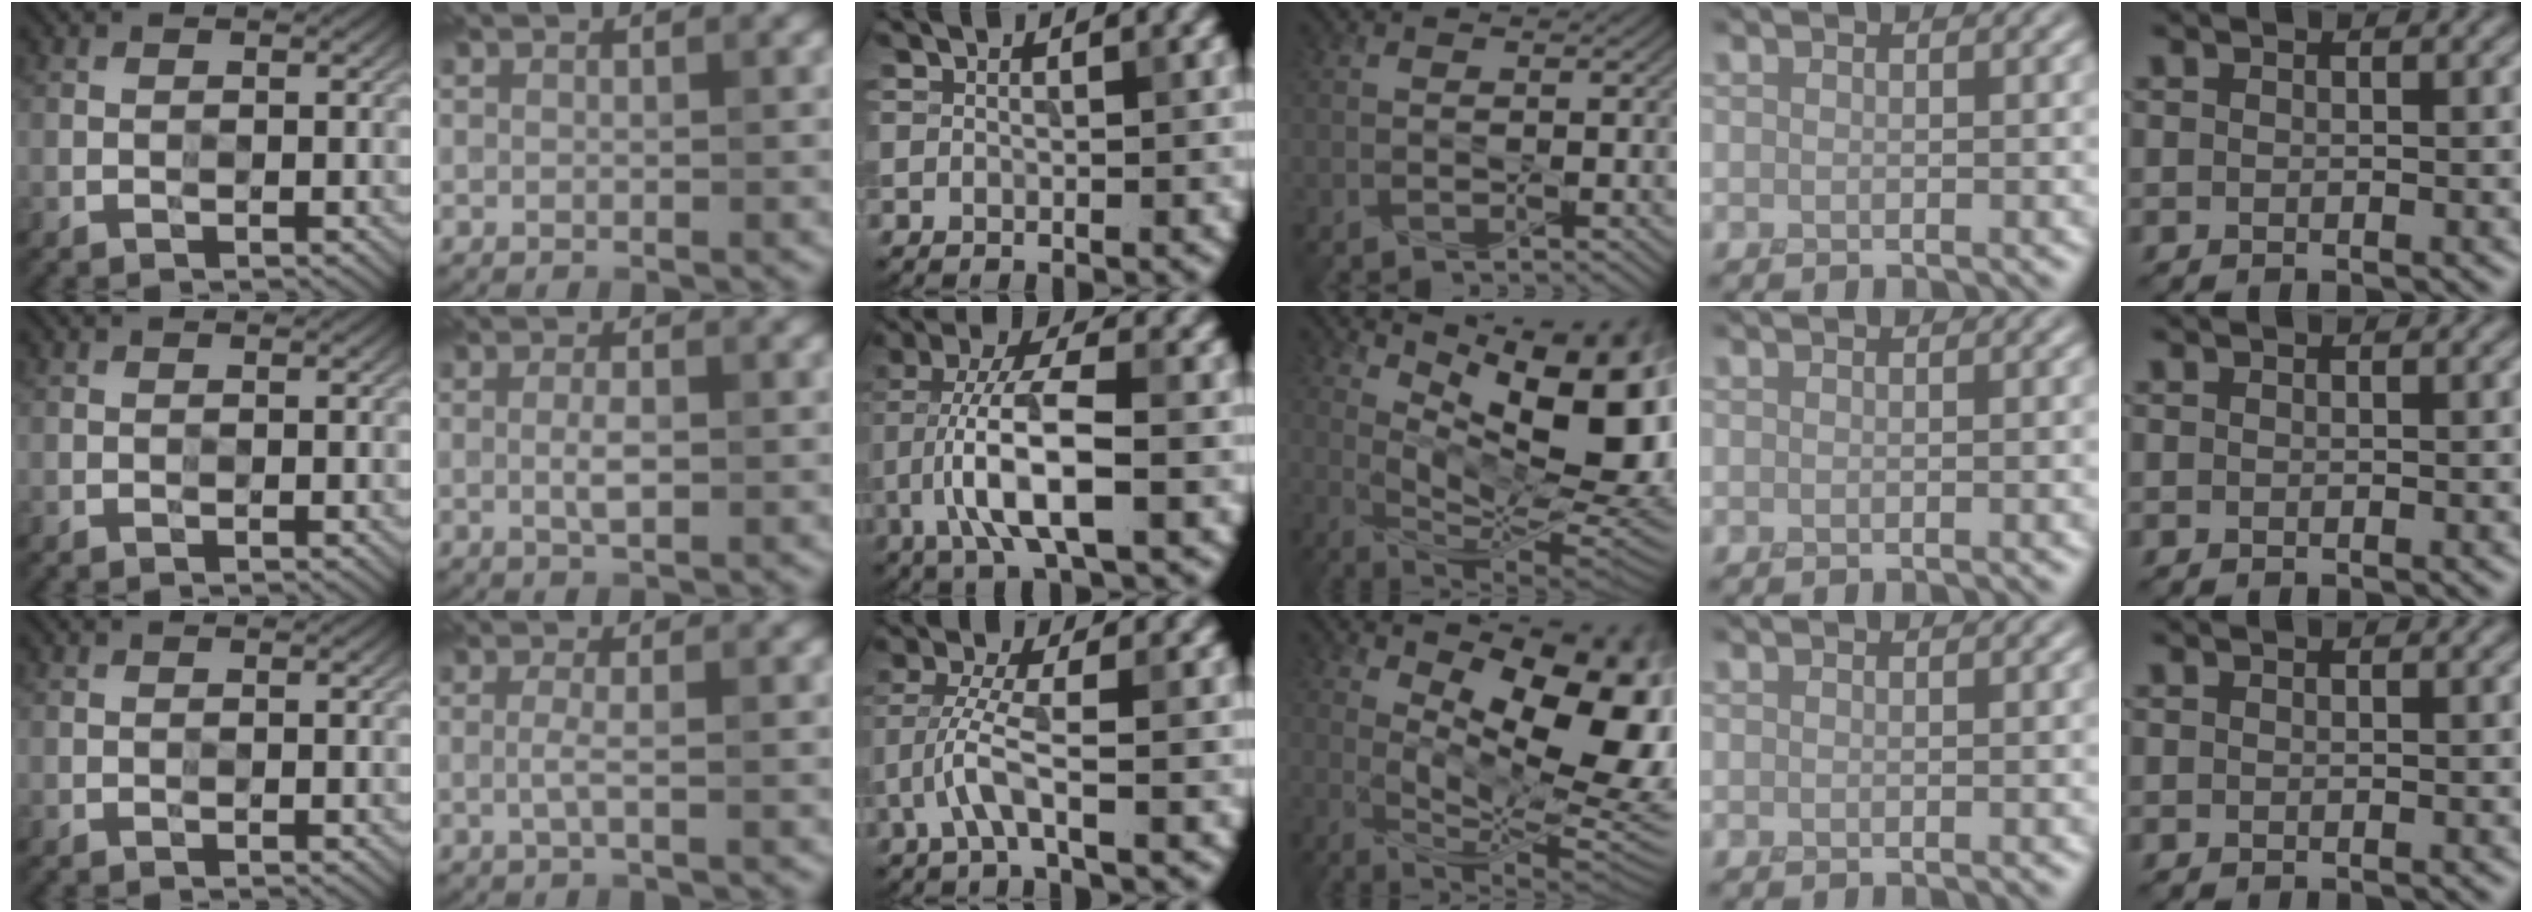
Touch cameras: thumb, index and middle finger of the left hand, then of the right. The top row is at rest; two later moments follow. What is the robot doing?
{"motion": "press", "object": "syringe"}